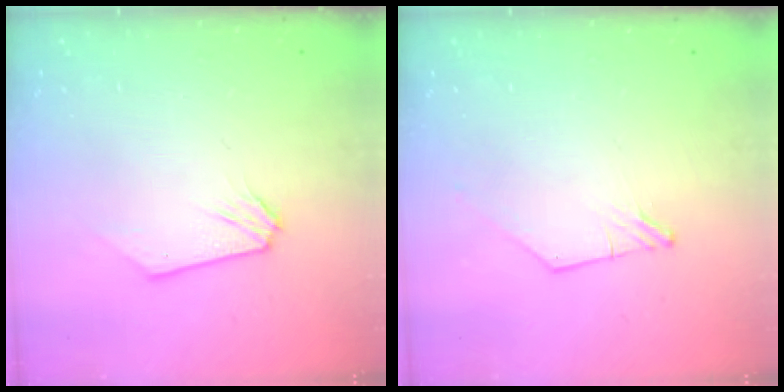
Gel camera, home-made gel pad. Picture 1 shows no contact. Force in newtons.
{"total": 0.0}